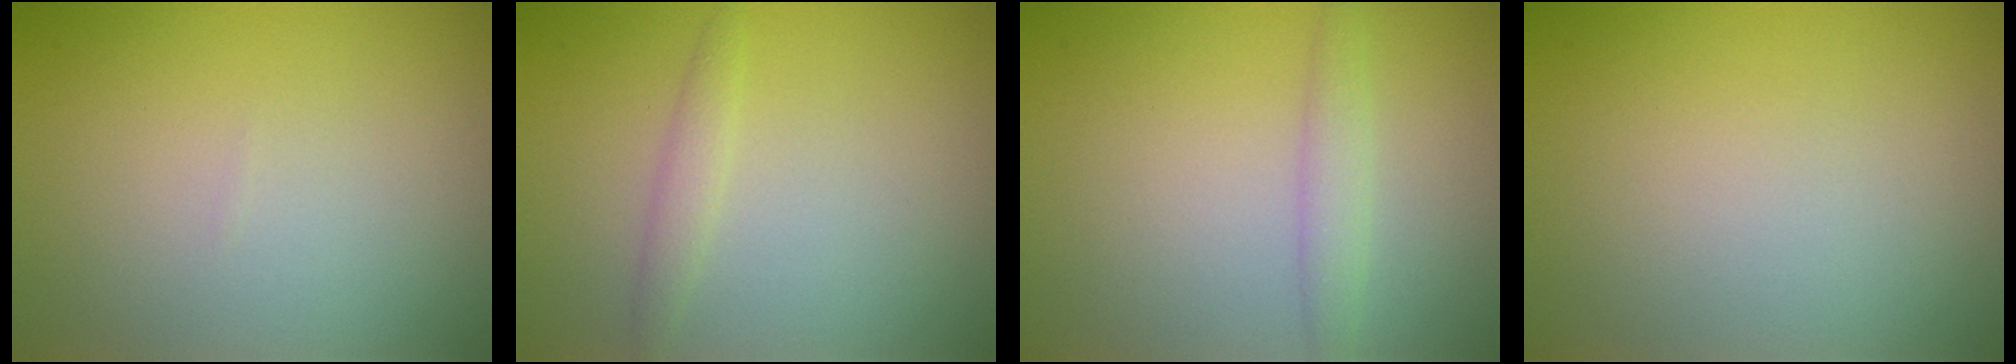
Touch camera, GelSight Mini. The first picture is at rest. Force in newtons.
{"total": 1.3, "press": 1.3, "slide": 0.0}
{"total": 1.7, "press": 1.7, "slide": 0.1}
{"total": 0.0}